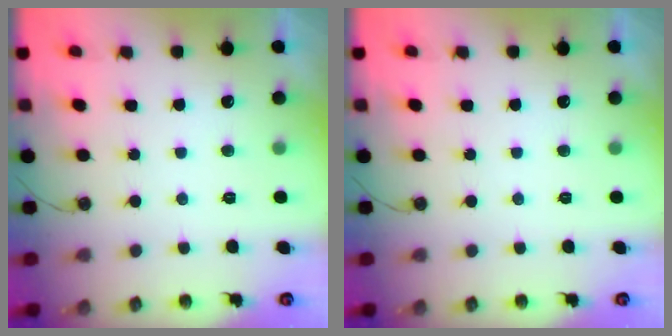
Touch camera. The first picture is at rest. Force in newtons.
{"total": 0.0}